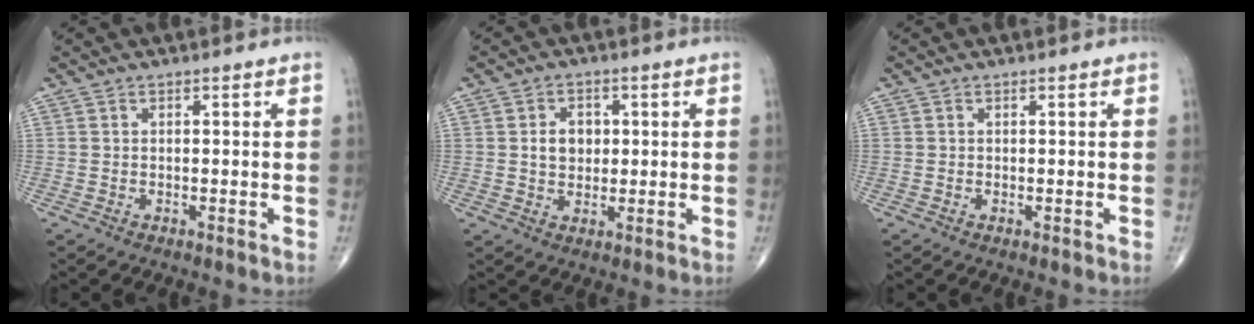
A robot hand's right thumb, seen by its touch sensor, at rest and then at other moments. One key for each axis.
{"total": 5.1, "fx": 0.7, "fy": 3.9, "fz": 3.1, "tx": -0.031, "ty": -0.001, "tz": 0.011}
{"total": 0.0}